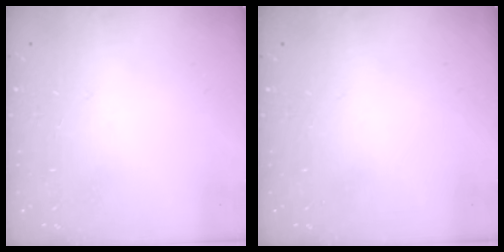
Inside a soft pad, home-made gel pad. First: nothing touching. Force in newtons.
{"total": 0.0}